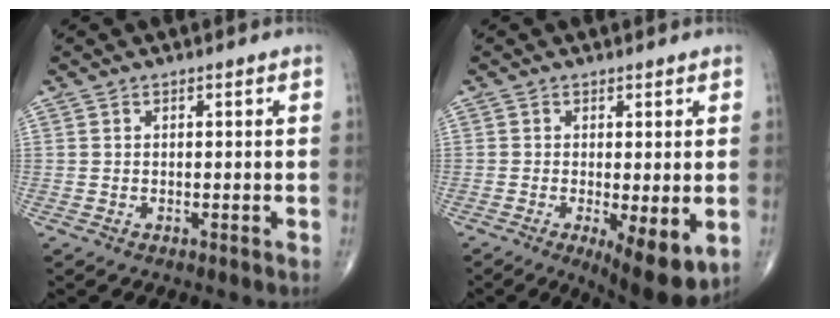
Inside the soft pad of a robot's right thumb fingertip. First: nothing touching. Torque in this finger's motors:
{"motor_torque": [-0.05, 0.66, 0.06, -0.15, 0.04]}